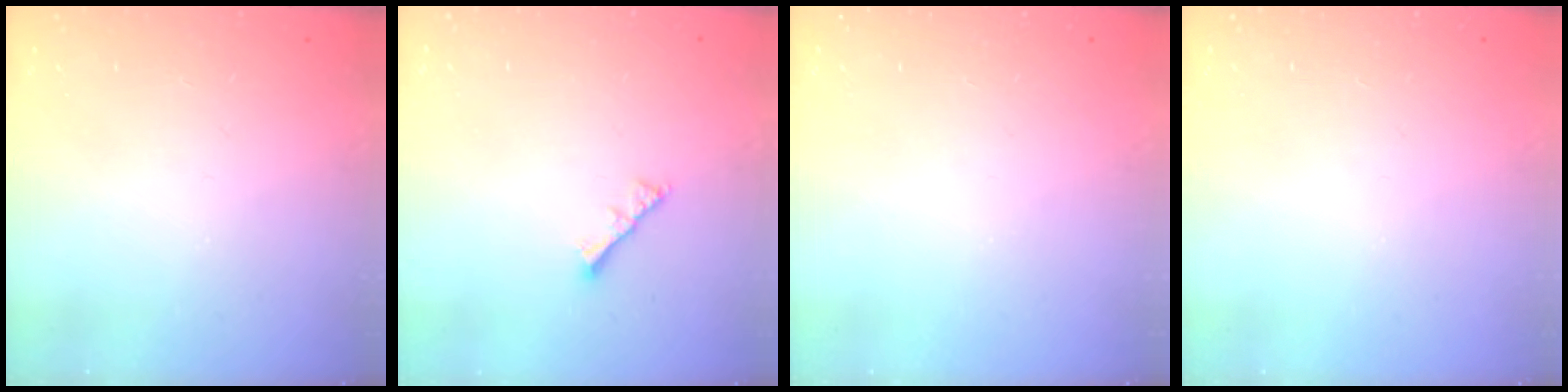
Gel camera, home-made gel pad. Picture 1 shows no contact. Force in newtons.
{"total": 2.8, "press": 2.8, "slide": 0.6}
{"total": 0.0}
{"total": 0.0}